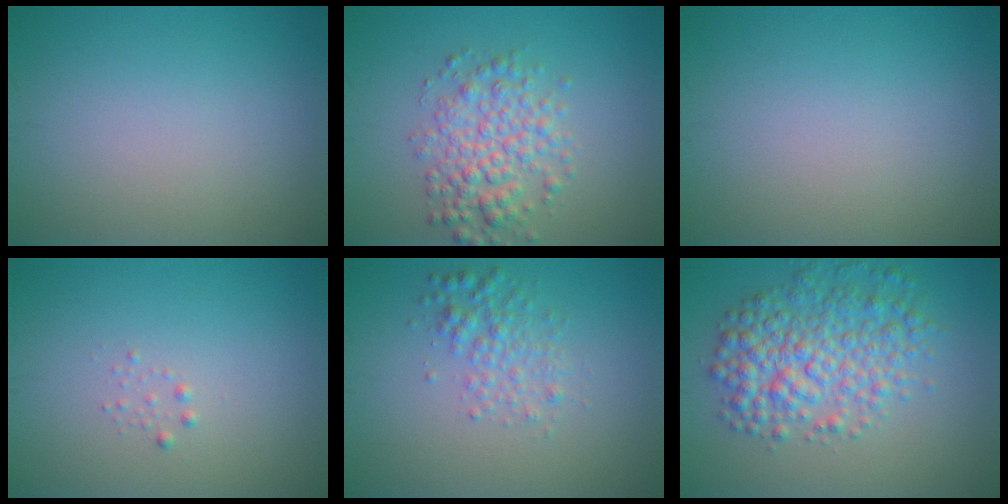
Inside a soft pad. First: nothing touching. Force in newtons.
{"total": 4.4, "press": 4.4, "slide": 0.0}
{"total": 0.0}
{"total": 0.6, "press": 0.6, "slide": 0.0}
{"total": 2.5, "press": 2.5, "slide": 0.0}
{"total": 6.3, "press": 6.3, "slide": 0.1}